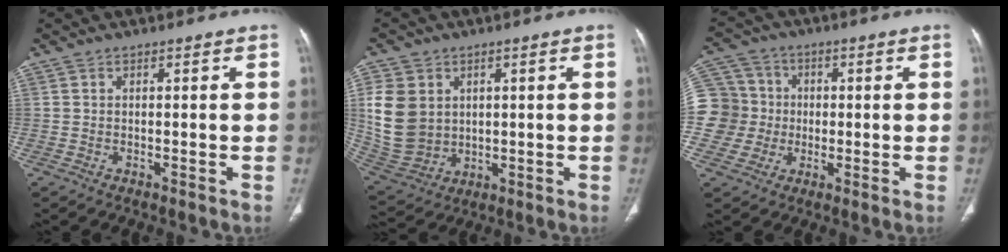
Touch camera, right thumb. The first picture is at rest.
{"total": 12.6, "force": [2.6, 10.2, 6.8], "torque": [-0.128, -0.009, 0.073]}
{"total": 13.1, "force": [-0.6, 12.7, 3.0], "torque": [-0.049, 0.034, -0.007]}